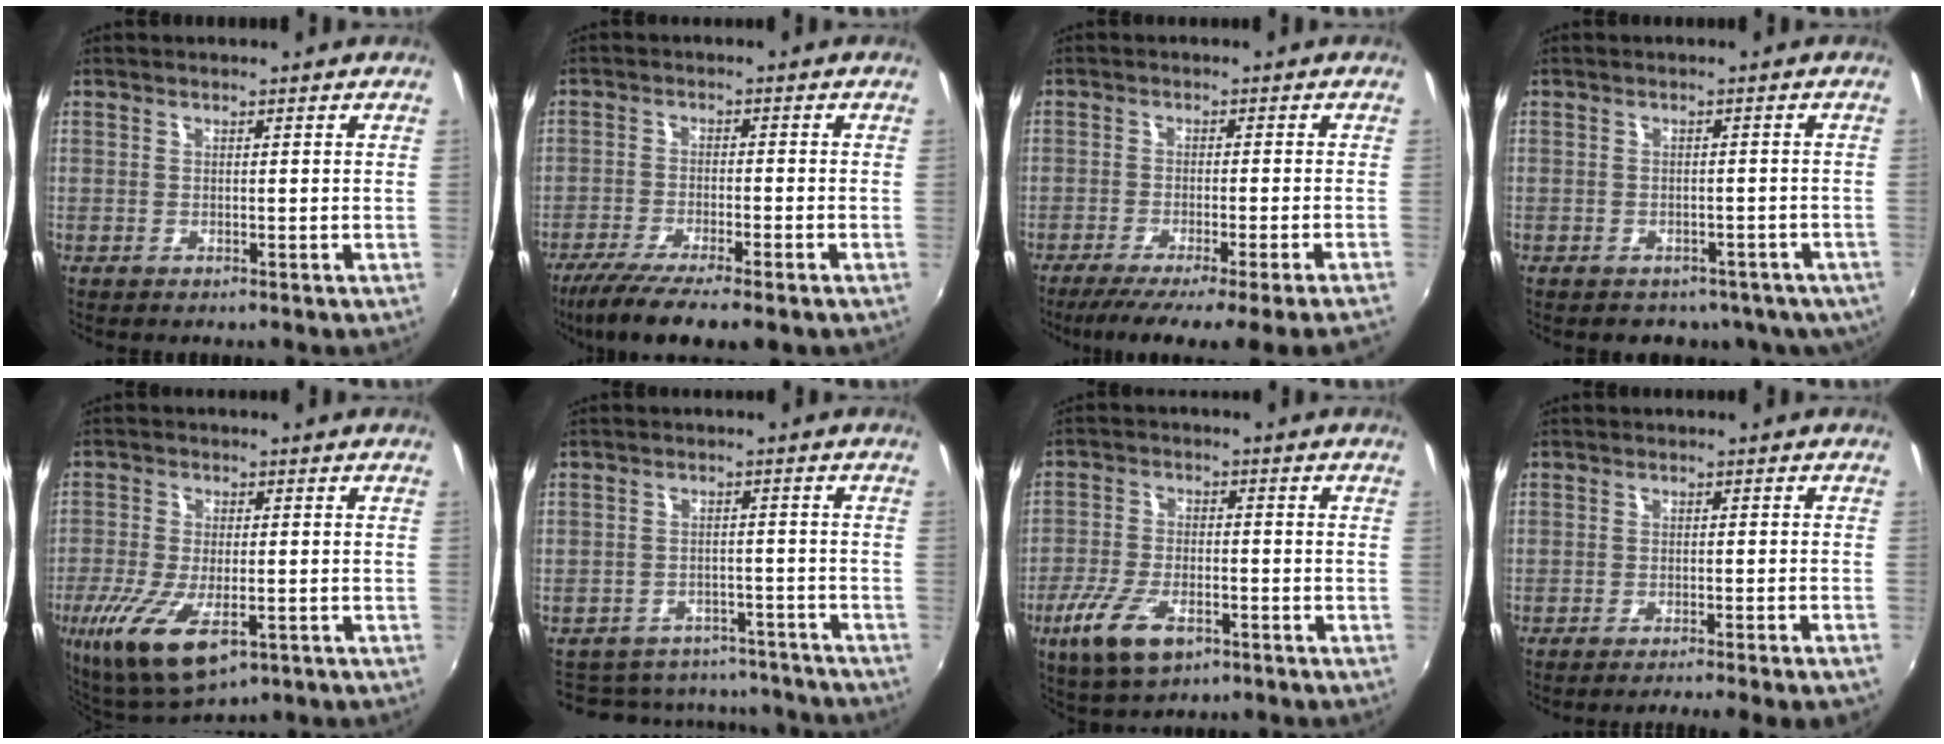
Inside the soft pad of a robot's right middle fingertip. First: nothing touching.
{"total": 10.5, "force": [-8.0, 1.4, 6.7], "torque": [-0.145, -0.037, -0.136]}
{"total": 11.4, "force": [-9.5, -1.7, 6.0], "torque": [-0.105, -0.047, -0.141]}
{"total": 10.6, "force": [-7.2, 6.6, 4.1], "torque": [-0.073, 0.000, -0.068]}
{"total": 14.4, "force": [-6.4, 6.2, 11.4], "torque": [-0.246, -0.054, -0.105]}
{"total": 13.9, "force": [-11.2, 7.9, 2.3], "torque": [-0.061, 0.055, -0.136]}
{"total": 10.3, "force": [-5.6, 4.7, 7.3], "torque": [-0.170, -0.020, -0.102]}
{"total": 6.4, "force": [-5.4, -1.3, 3.1], "torque": [-0.045, -0.015, -0.076]}